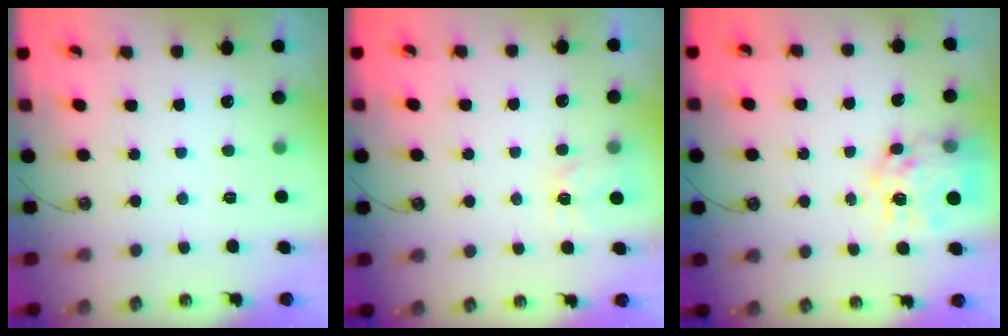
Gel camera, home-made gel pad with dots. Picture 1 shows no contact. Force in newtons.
{"total": 3.4, "press": 3.4, "slide": 0.6}
{"total": 13.0, "press": 13.0, "slide": 1.0}